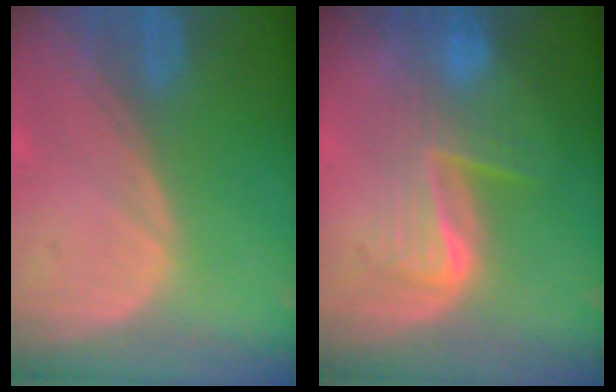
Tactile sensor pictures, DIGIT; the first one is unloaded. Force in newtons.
{"total": 6.4, "press": 6.2, "slide": 1.5}